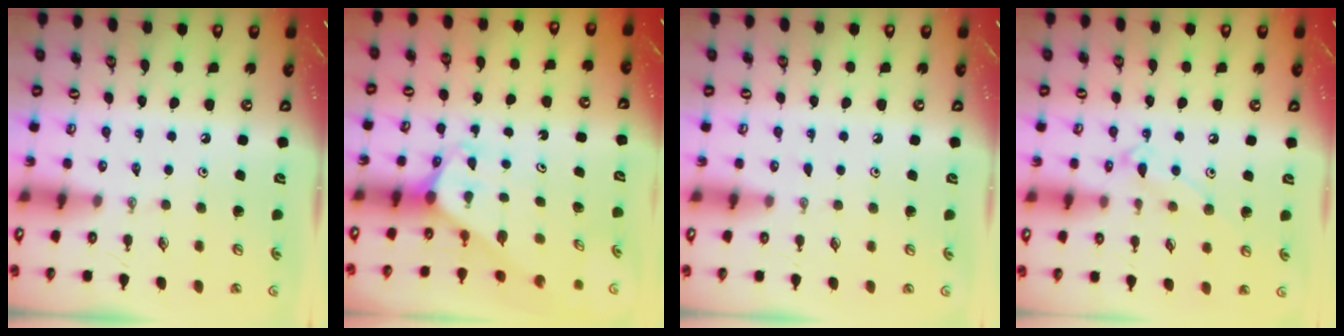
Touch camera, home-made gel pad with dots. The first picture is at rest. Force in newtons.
{"total": 1.8, "press": 1.8, "slide": 0.1}
{"total": 2.8, "press": 2.8, "slide": 0.3}
{"total": 9.1, "press": 9.1, "slide": 0.7}